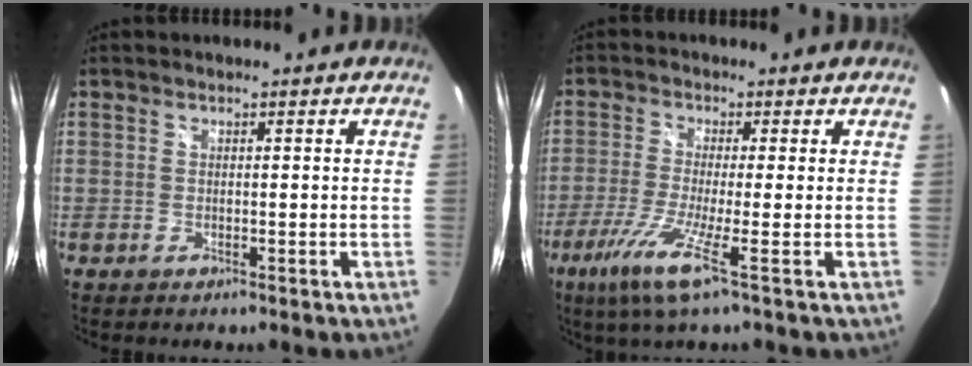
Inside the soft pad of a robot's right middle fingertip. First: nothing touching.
{"total": 7.9, "force": [-3.9, -0.7, 6.8], "torque": [-0.169, -0.019, -0.079]}